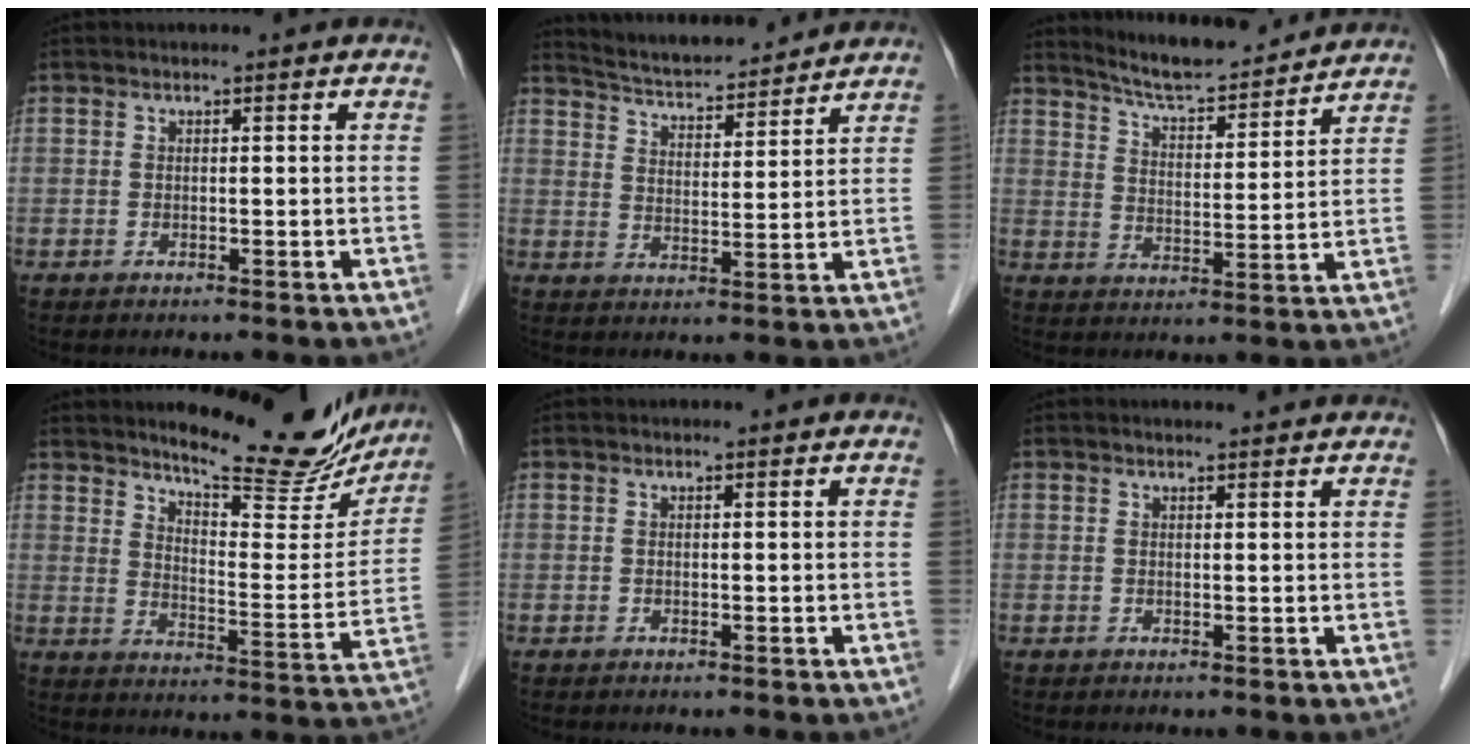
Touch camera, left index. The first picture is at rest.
{"total": 11.9, "force": [11.4, 1.5, 3.2], "torque": [-0.059, 0.015, 0.177]}
{"total": 13.2, "force": [12.5, 1.4, 4.1], "torque": [-0.070, 0.006, 0.188]}
{"total": 17.4, "force": [15.5, 3.7, 7.0], "torque": [-0.086, -0.045, 0.196]}
{"total": 0.0}
{"total": 2.7, "force": [2.6, 0.3, 0.7], "torque": [-0.014, 0.010, 0.029]}